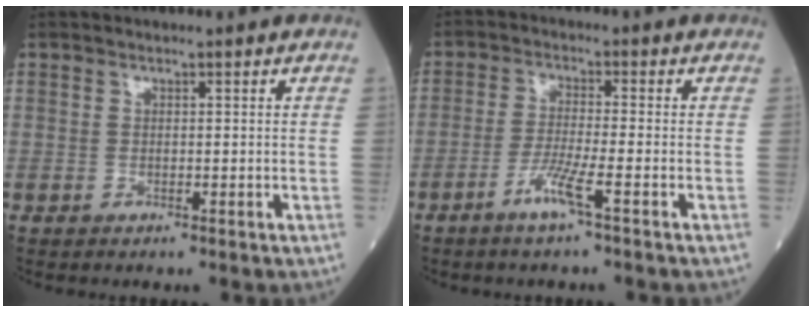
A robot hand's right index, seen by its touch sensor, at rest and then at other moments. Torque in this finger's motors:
{"motor_torque": [0.34, -0.08, 0.22, 0.08]}